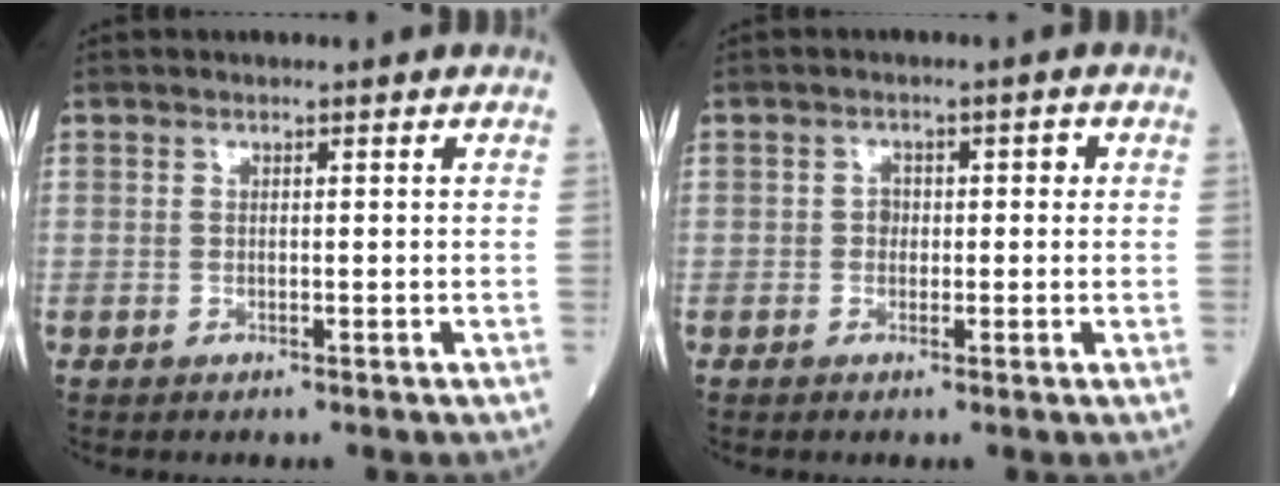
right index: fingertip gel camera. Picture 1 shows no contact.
{"total": 2.3, "force": [0.0, 1.8, 1.4], "torque": [-0.016, 0.012, -0.002]}